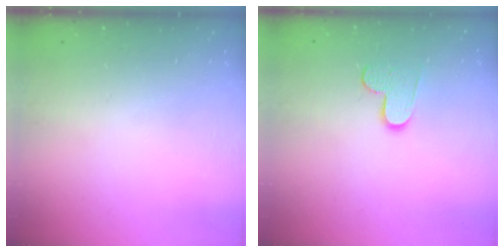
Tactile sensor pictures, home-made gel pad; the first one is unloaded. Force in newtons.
{"total": 8.1, "press": 8.0, "slide": 0.5}